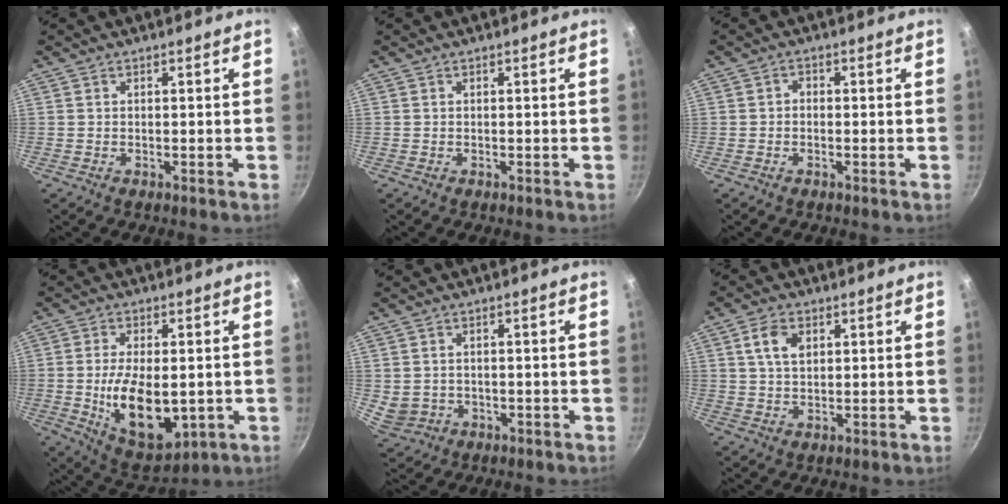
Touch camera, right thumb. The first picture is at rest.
{"total": 0.0}
{"total": 1.3, "force": [-0.3, 1.1, 0.7], "torque": [-0.009, 0.008, -0.007]}
{"total": 14.2, "force": [-1.5, 7.5, 11.9], "torque": [-0.187, -0.010, -0.007]}
{"total": 4.2, "force": [-0.3, 3.6, 2.0], "torque": [-0.033, 0.003, 0.010]}
{"total": 5.7, "force": [2.0, 3.6, 3.9], "torque": [-0.062, -0.003, 0.036]}